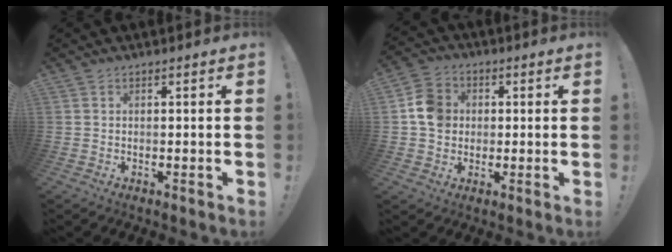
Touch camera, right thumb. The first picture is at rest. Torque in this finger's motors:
{"motor_torque": [-0.09, 0.18, 0.93, -0.12, 0.26]}